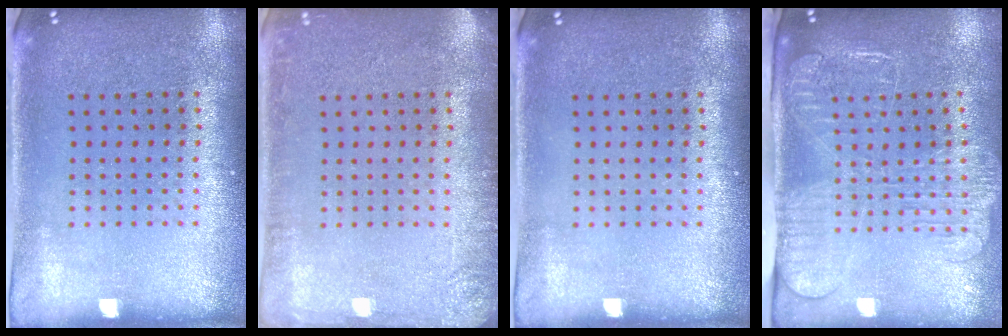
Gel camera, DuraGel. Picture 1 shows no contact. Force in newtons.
{"total": 2.0, "press": 2.0, "slide": 0.3}
{"total": 0.0}
{"total": 2.5, "press": 1.9, "slide": 1.5}